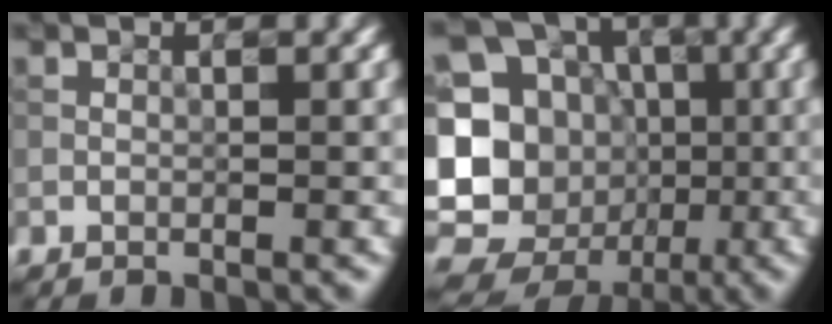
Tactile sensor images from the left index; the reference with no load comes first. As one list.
[{"total": 19.1, "force": [-2.8, 18.0, 5.7], "torque": [-0.137, 0.000, -0.069]}]